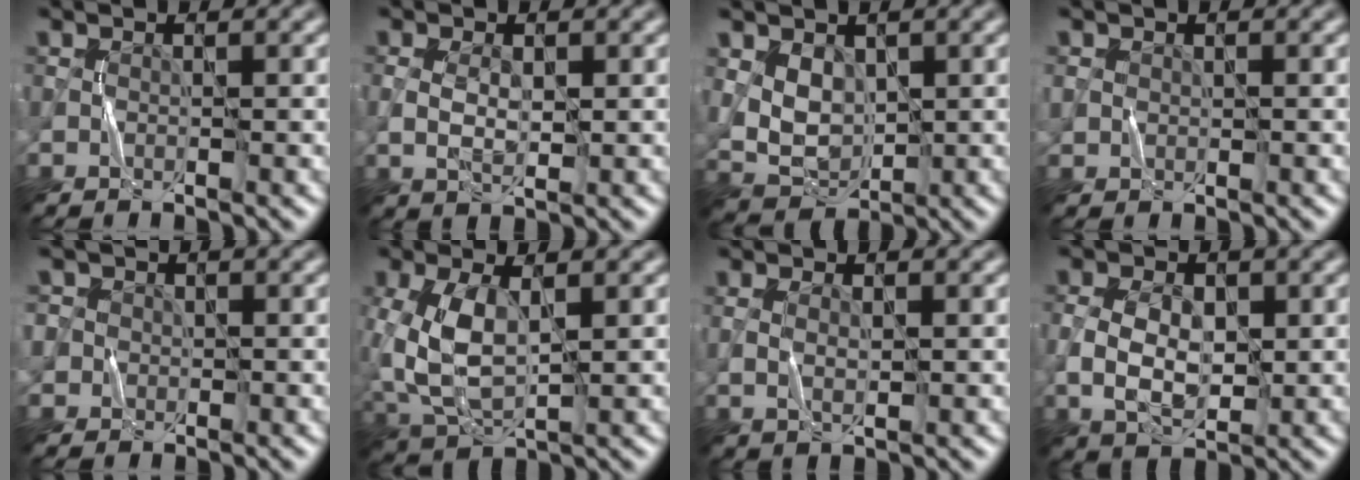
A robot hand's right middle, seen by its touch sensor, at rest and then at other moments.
{"total": 2.6, "force": [0.2, 1.5, 2.2], "torque": [-0.049, -0.002, 0.005]}
{"total": 3.8, "force": [0.9, 2.7, 2.5], "torque": [-0.050, -0.011, 0.025]}
{"total": 1.3, "force": [0.3, 1.1, 0.6], "torque": [-0.010, 0.000, 0.005]}
{"total": 3.4, "force": [0.9, 3.1, 1.2], "torque": [-0.011, 0.013, -0.001]}
{"total": 6.8, "force": [0.6, 3.6, 5.8], "torque": [-0.146, 0.001, 0.015]}
{"total": 2.1, "force": [0.4, 0.9, 1.9], "torque": [-0.043, -0.003, 0.011]}
{"total": 4.6, "force": [-0.1, 3.0, 3.5], "torque": [-0.069, -0.002, 0.001]}